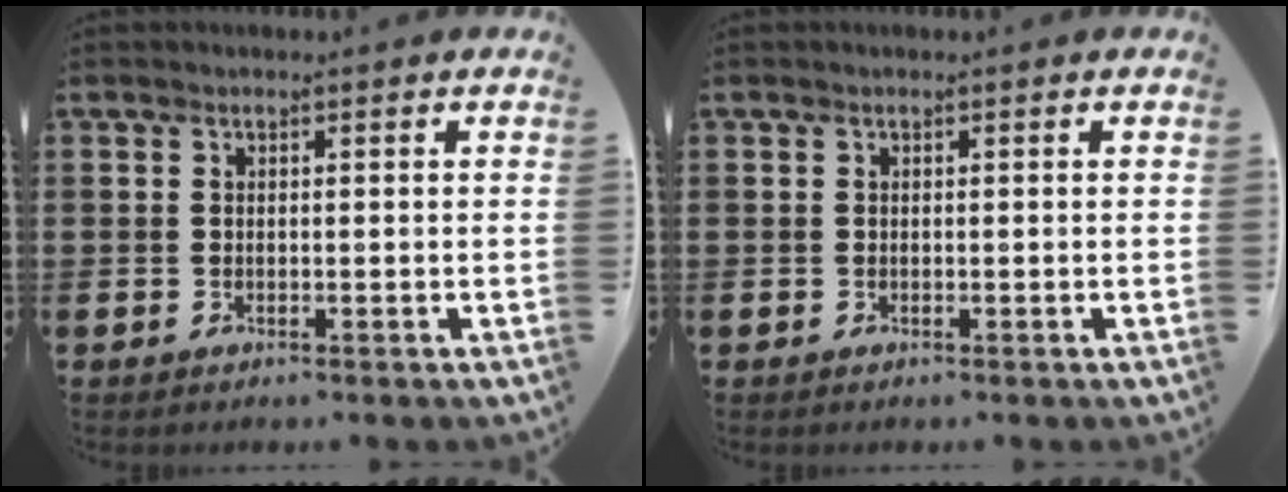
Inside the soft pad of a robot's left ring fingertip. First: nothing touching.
{"total": 0.0}